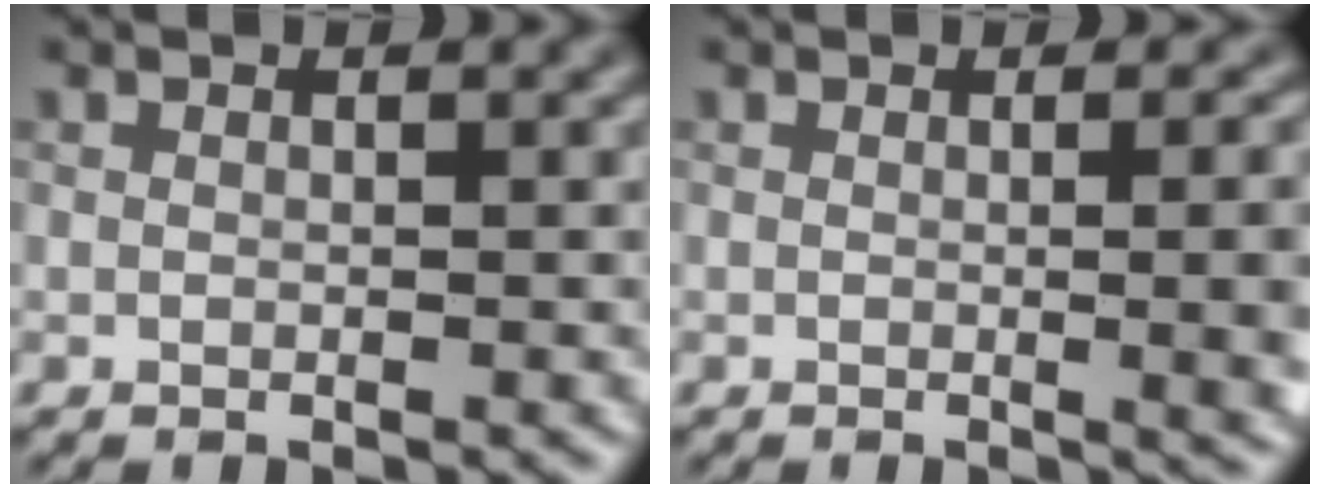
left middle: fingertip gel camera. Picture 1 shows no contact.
{"total": 7.5, "force": [0.2, 3.4, 6.7], "torque": [-0.024, 0.023, 0.011]}